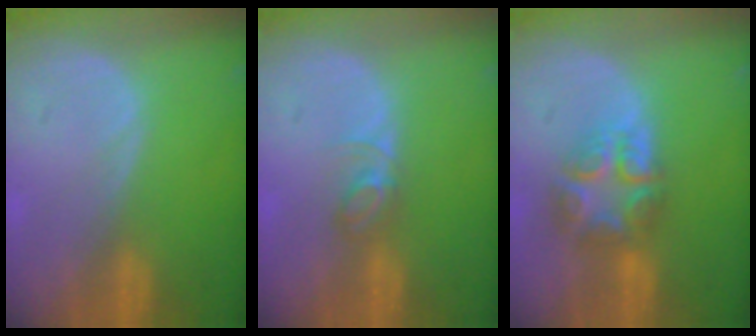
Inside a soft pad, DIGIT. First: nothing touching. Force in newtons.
{"total": 2.8, "press": 2.8, "slide": 0.4}
{"total": 7.6, "press": 6.7, "slide": 3.7}